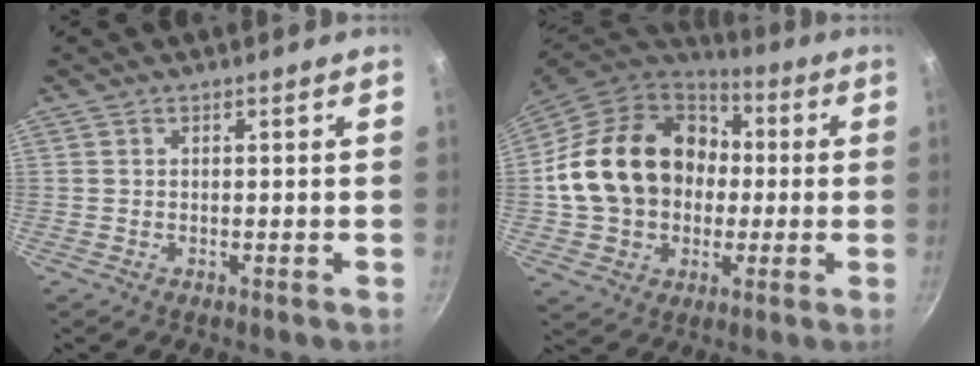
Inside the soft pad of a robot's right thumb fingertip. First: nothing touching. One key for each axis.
{"total": 22.1, "fx": 0.9, "fy": 17.8, "fz": 13.2, "tx": -0.212, "ty": 0.045, "tz": 0.021}